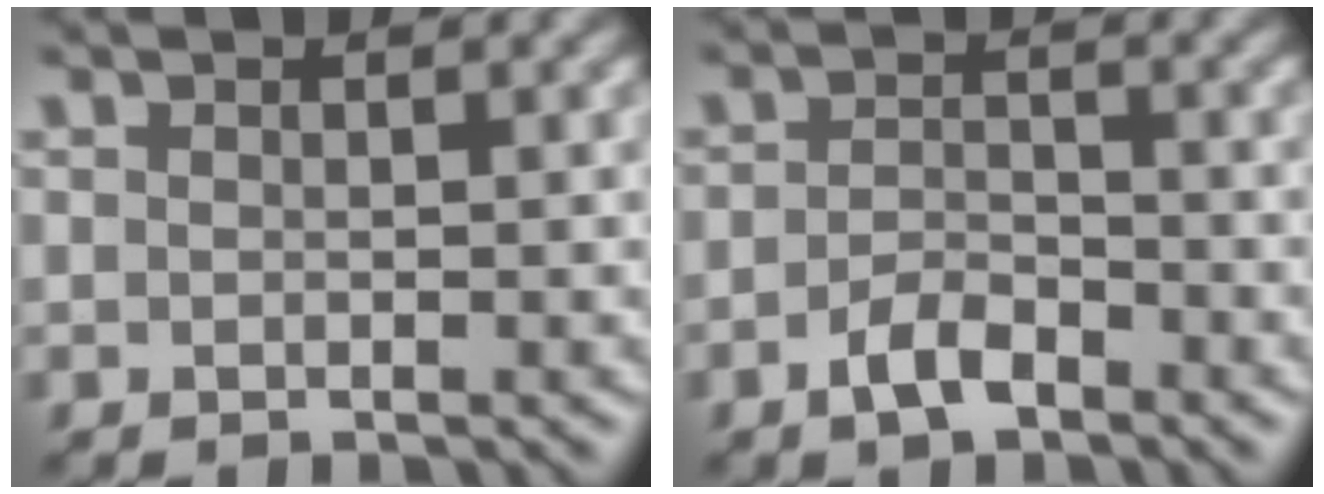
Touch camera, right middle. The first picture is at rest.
{"total": 2.7, "force": [-1.7, 1.3, 1.7], "torque": [-0.031, 0.005, -0.035]}